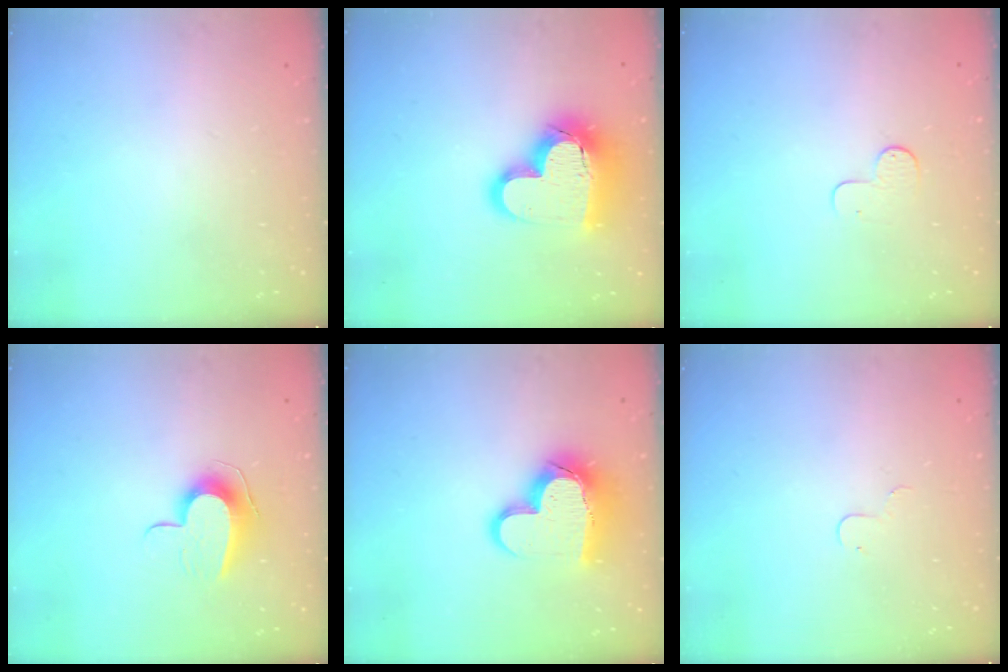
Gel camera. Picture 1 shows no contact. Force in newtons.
{"total": 19.2, "press": 19.2, "slide": 1.6}
{"total": 5.6, "press": 5.6, "slide": 0.5}
{"total": 9.6, "press": 9.6, "slide": 0.5}
{"total": 15.4, "press": 15.4, "slide": 1.3}
{"total": 3.6, "press": 3.6, "slide": 0.4}